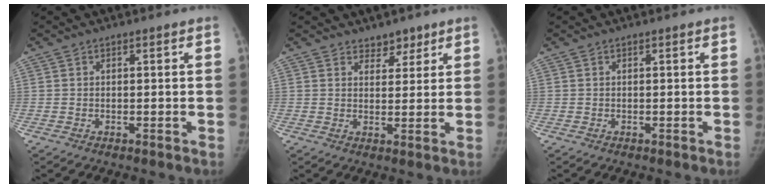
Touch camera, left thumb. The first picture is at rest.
{"total": 3.4, "force": [2.7, 2.0, 0.7], "torque": [0.015, -0.018, 0.039]}
{"total": 0.0}